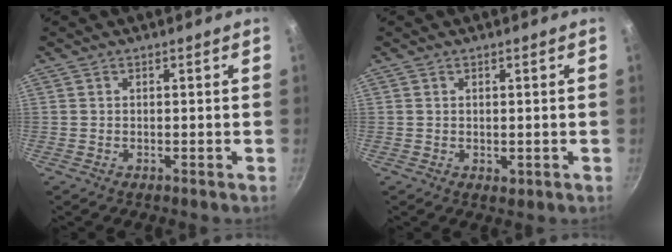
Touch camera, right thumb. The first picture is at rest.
{"total": 0.9, "force": [0.1, 0.6, 0.7], "torque": [-0.008, -0.004, 0.001]}